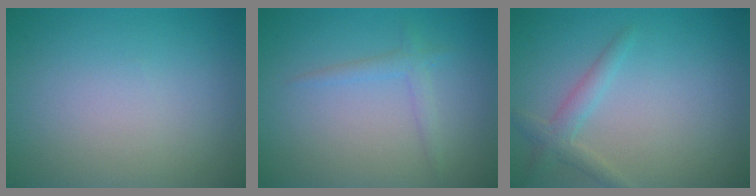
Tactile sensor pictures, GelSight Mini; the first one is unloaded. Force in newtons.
{"total": 1.4, "press": 1.4, "slide": 0.1}
{"total": 2.0, "press": 2.0, "slide": 0.1}